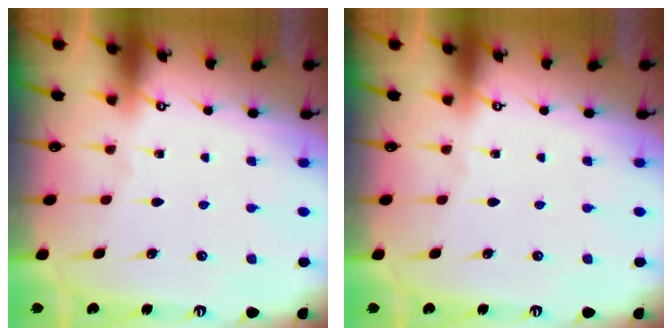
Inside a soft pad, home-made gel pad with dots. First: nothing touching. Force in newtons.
{"total": 0.0}